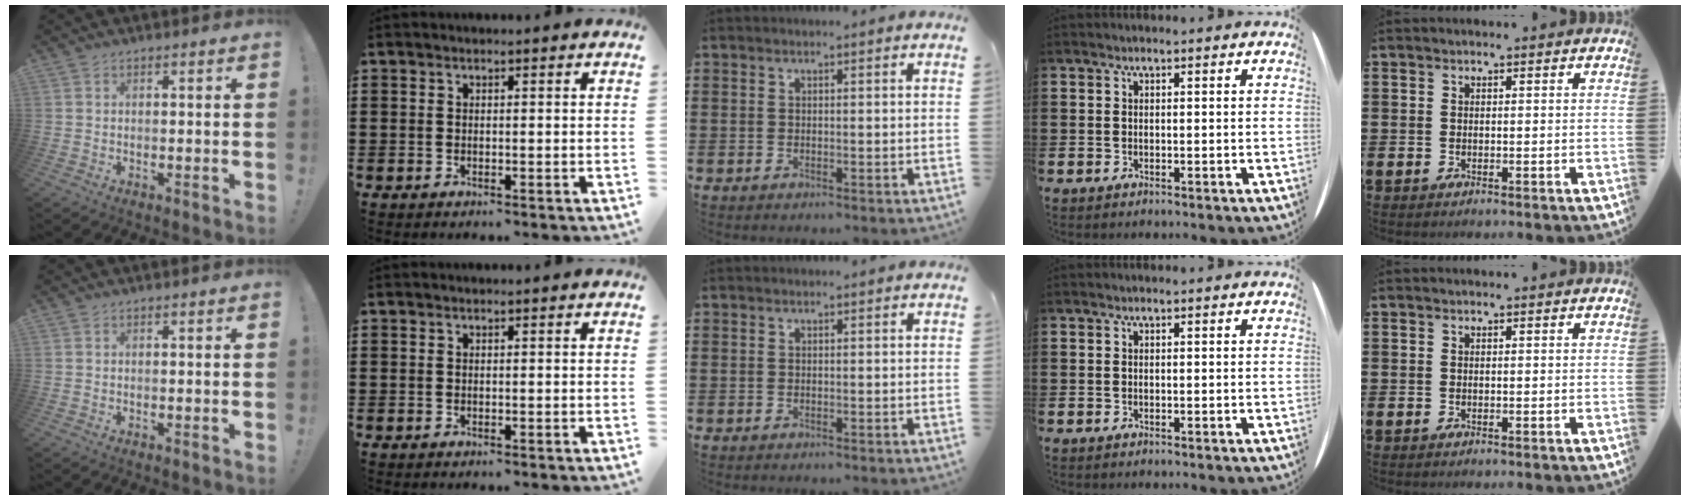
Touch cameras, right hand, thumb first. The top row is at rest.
{}